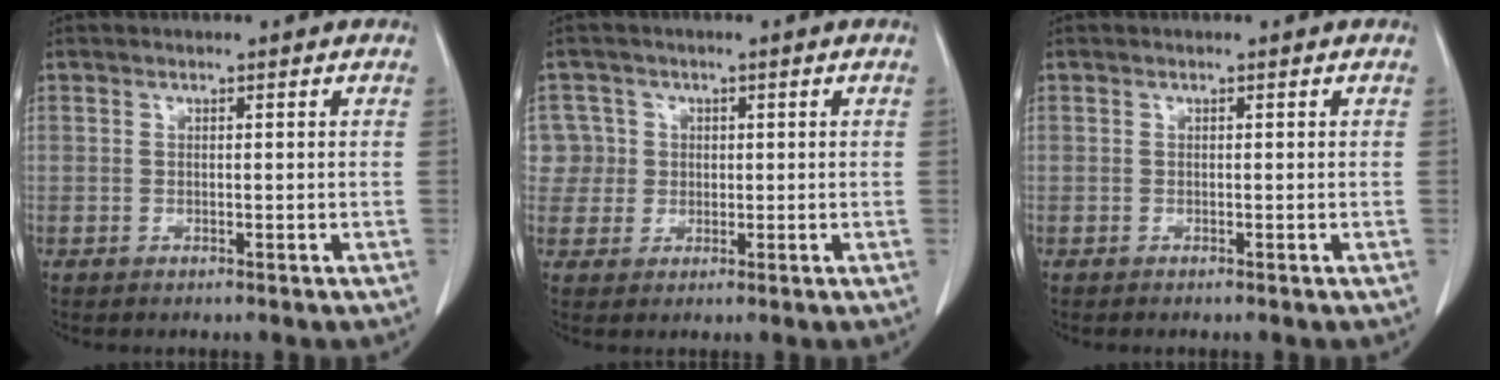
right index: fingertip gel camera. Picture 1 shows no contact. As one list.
[{"total": 4.8, "force": [1.0, 4.7, -0.2], "torque": [0.022, 0.015, 0.020]}, {"total": 0.0}]